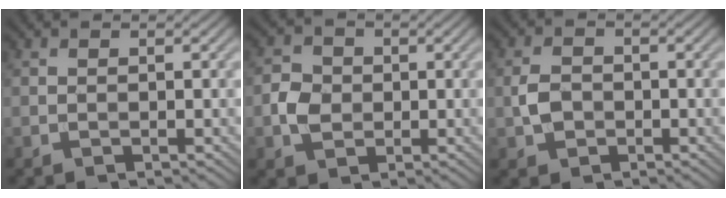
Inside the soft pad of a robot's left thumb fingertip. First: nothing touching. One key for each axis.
{"total": 3.6, "fx": -0.5, "fy": 3.1, "fz": 1.8, "tx": -0.042, "ty": 0.001, "tz": -0.014}
{"total": 3.0, "fx": -0.7, "fy": 2.3, "fz": 1.7, "tx": -0.041, "ty": -0.002, "tz": -0.018}